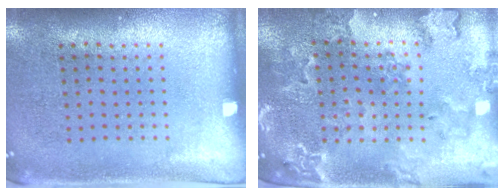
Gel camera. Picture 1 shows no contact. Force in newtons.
{"total": 1.8, "press": 1.8, "slide": 0.3}